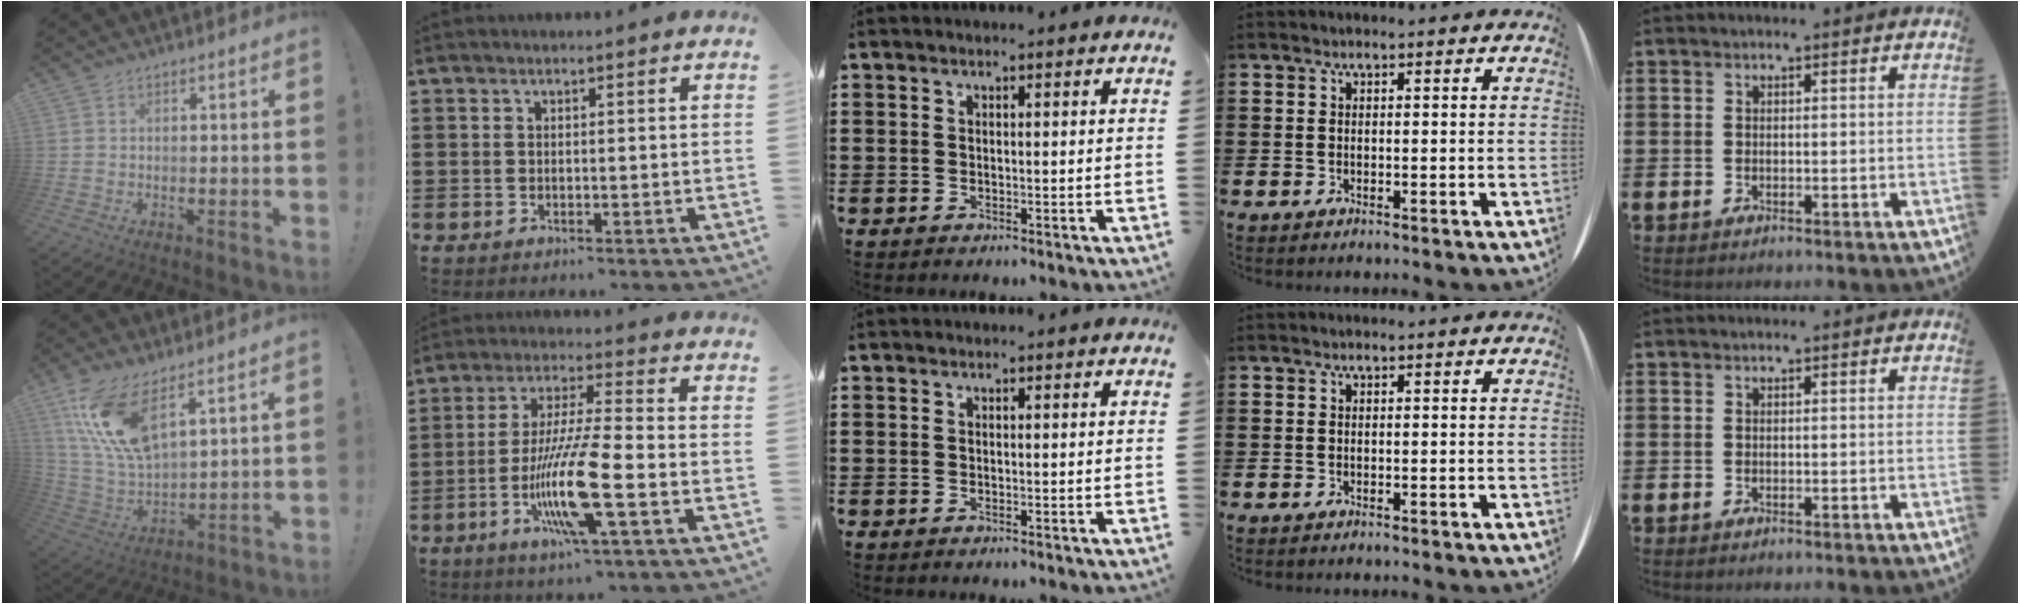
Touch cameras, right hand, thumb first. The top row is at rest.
{"thumb": {"total": 15.6, "force": [9.7, 5.6, 10.8], "torque": [-0.228, -0.052, 0.177]}, "index": {"total": 13.3, "force": [-4.7, 1.4, 12.4], "torque": [-0.256, -0.013, -0.094]}}